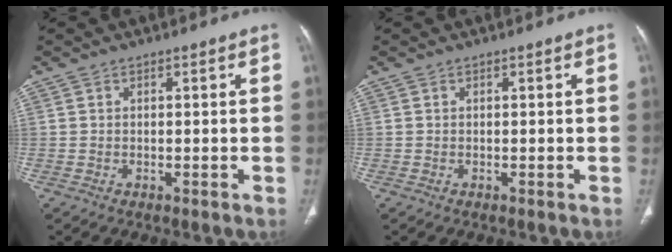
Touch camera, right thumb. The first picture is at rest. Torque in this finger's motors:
{"motor_torque": [0.03, -0.02, 0.03, 0.02, 0.03]}